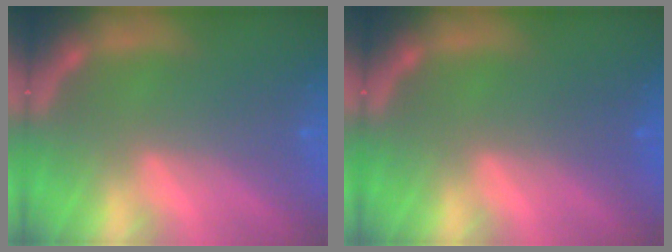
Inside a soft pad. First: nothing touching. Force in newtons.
{"total": 1.0}